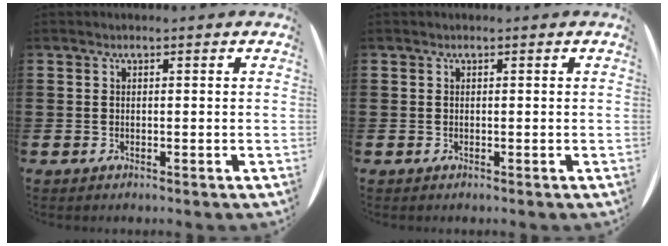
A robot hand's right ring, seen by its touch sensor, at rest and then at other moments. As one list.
[{"total": 0.0}]